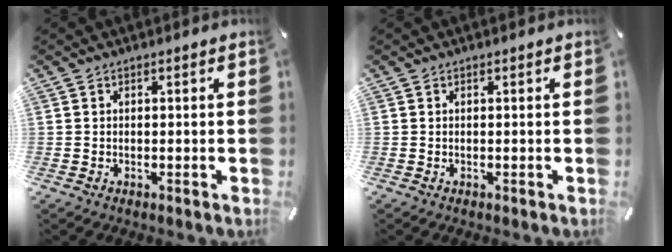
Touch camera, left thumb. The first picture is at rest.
{"total": 0.0}